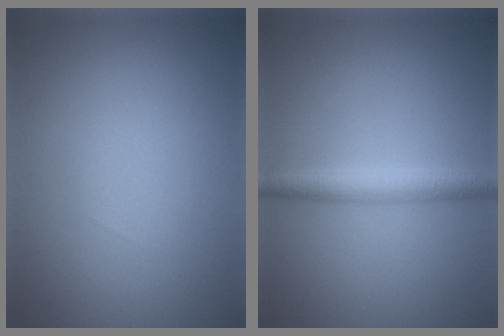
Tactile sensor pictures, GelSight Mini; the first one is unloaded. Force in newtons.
{"total": 3.0, "press": 3.0, "slide": 0.1}